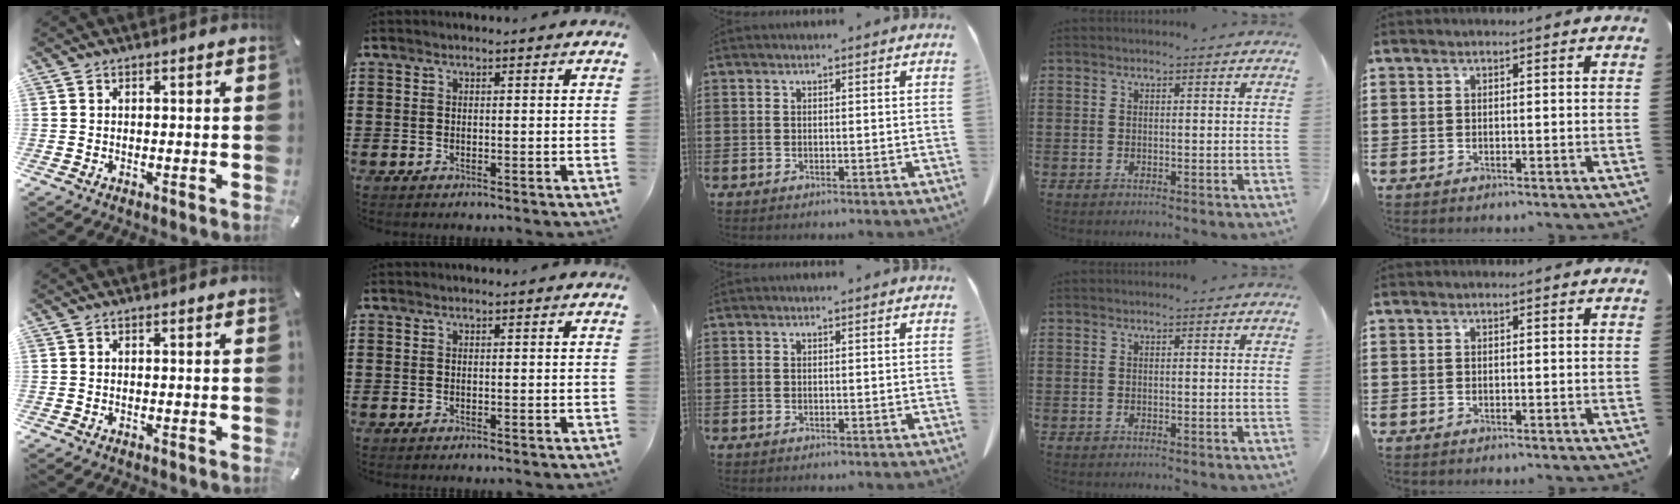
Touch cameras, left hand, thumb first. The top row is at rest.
{}